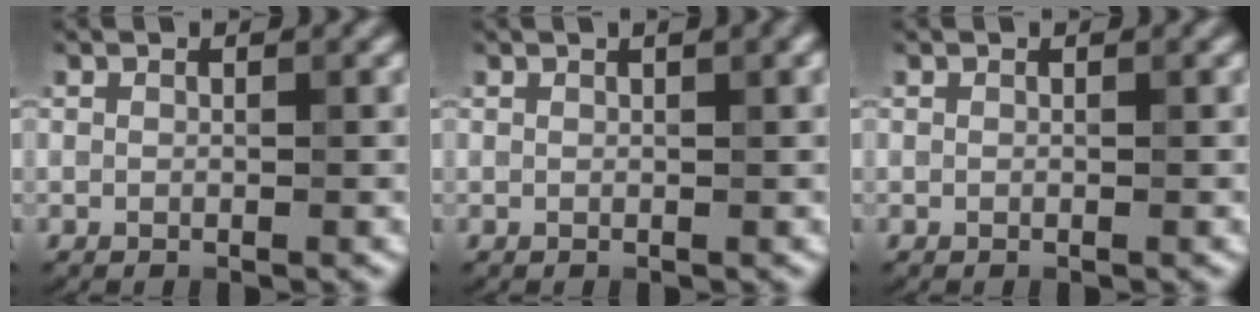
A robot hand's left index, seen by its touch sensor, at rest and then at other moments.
{"total": 1.9, "force": [1.0, 0.6, 1.6], "torque": [-0.015, 0.004, 0.007]}
{"total": 0.0}